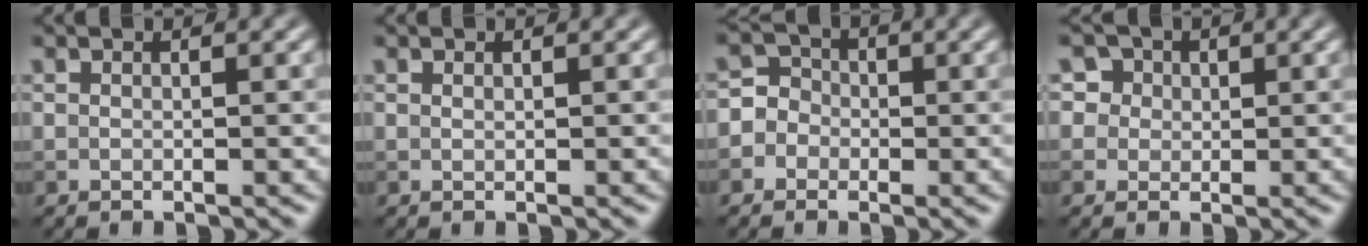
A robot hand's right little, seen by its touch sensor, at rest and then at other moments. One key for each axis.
{"total": 0.0}
{"total": 4.2, "fx": -1.5, "fy": 3.9, "fz": 0.6, "tx": 0.015, "ty": 0.018, "tz": -0.050}
{"total": 4.9, "fx": 2.4, "fy": 4.0, "fz": 1.7, "tx": -0.017, "ty": 0.019, "tz": 0.020}